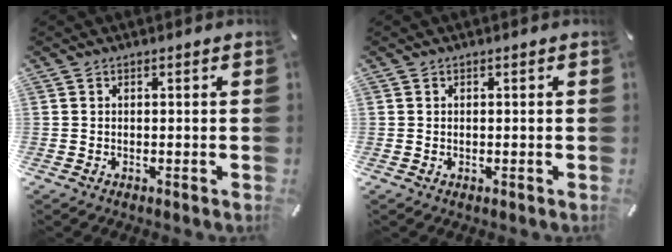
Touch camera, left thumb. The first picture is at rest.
{"total": 0.0}